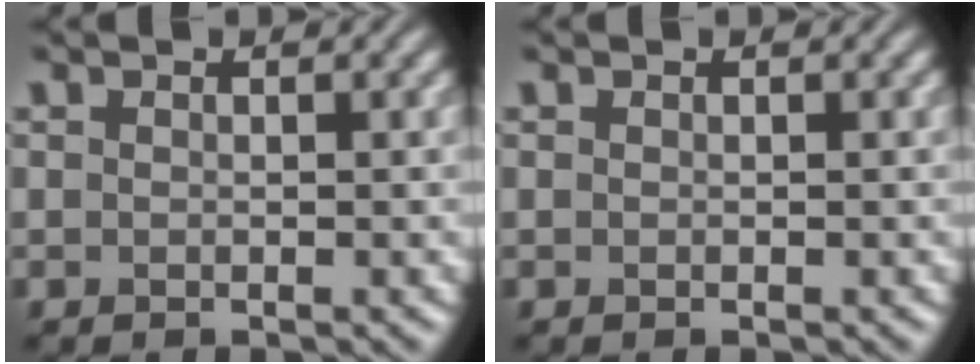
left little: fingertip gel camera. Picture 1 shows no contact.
{"total": 0.0}